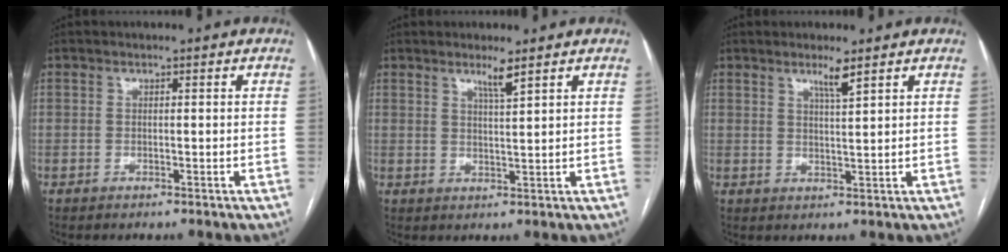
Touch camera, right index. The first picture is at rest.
{"total": 2.8, "force": [2.0, -0.3, 2.0], "torque": [-0.037, -0.008, 0.038]}
{"total": 3.0, "force": [2.1, -0.3, 2.1], "torque": [-0.040, -0.007, 0.039]}